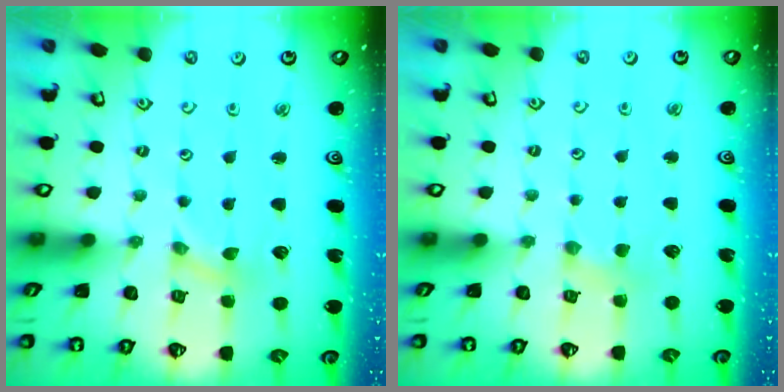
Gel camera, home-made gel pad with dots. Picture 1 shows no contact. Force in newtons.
{"total": 1.8, "press": 1.7, "slide": 0.4}